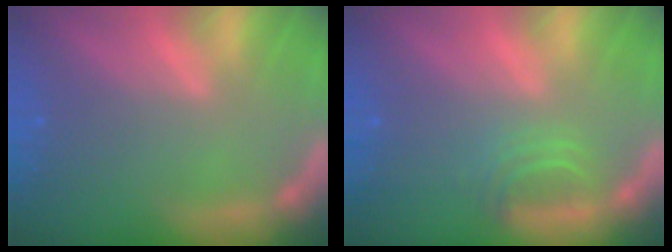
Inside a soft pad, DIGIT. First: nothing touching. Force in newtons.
{"total": 2.5}